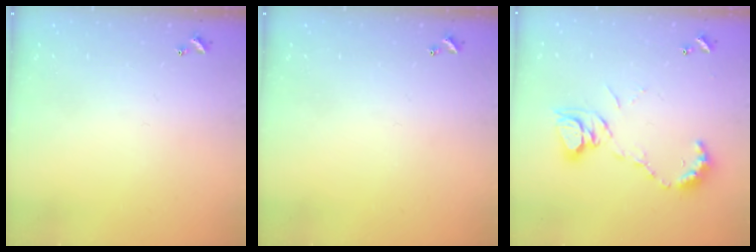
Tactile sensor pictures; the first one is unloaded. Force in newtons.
{"total": 0.0}
{"total": 9.5, "press": 9.5, "slide": 0.4}